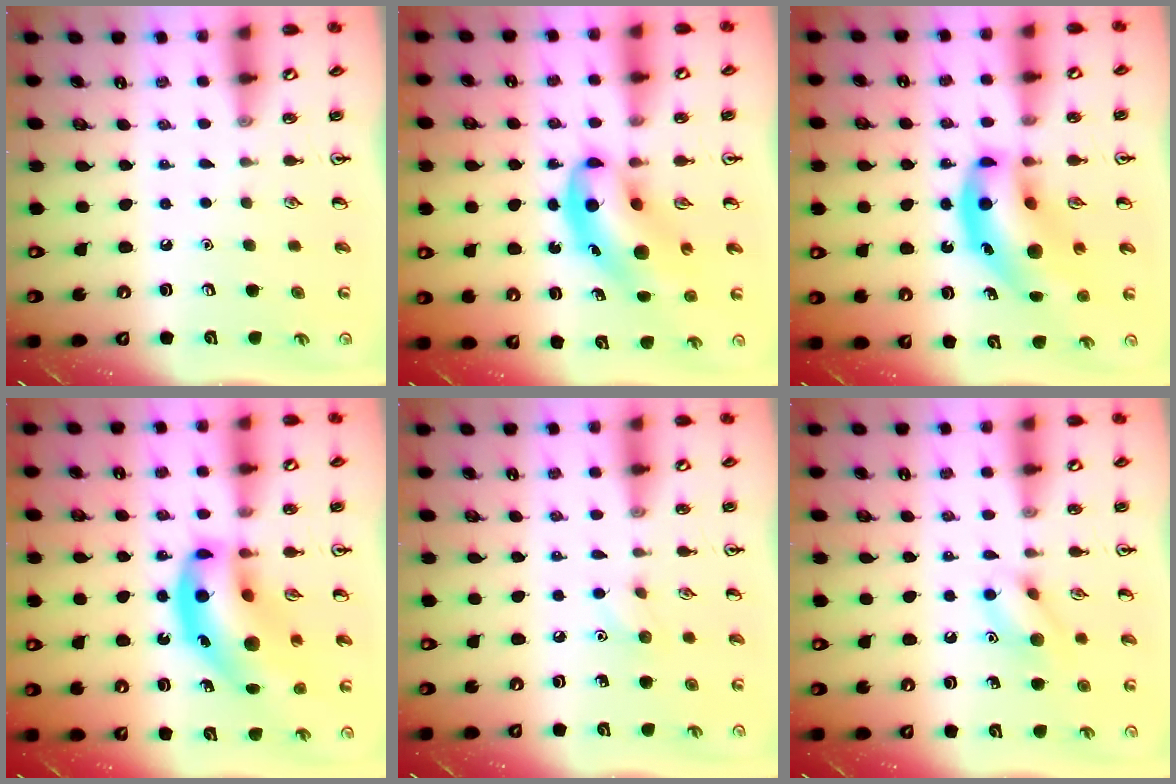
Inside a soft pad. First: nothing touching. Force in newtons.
{"total": 11.5, "press": 11.1, "slide": 3.0}
{"total": 15.8, "press": 15.2, "slide": 4.3}
{"total": 19.0, "press": 18.2, "slide": 5.3}
{"total": 5.5, "press": 5.2, "slide": 1.8}
{"total": 9.4, "press": 9.3, "slide": 0.5}